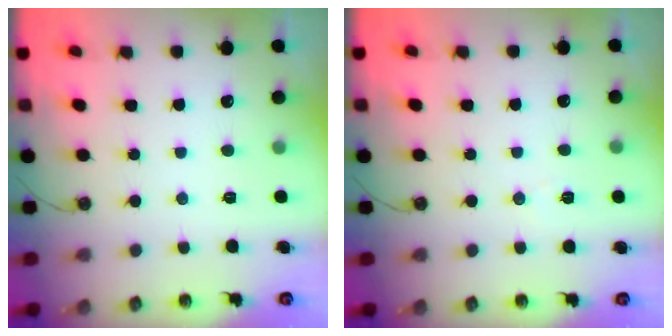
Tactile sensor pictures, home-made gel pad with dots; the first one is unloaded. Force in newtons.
{"total": 5.3, "press": 3.2, "slide": 4.3}